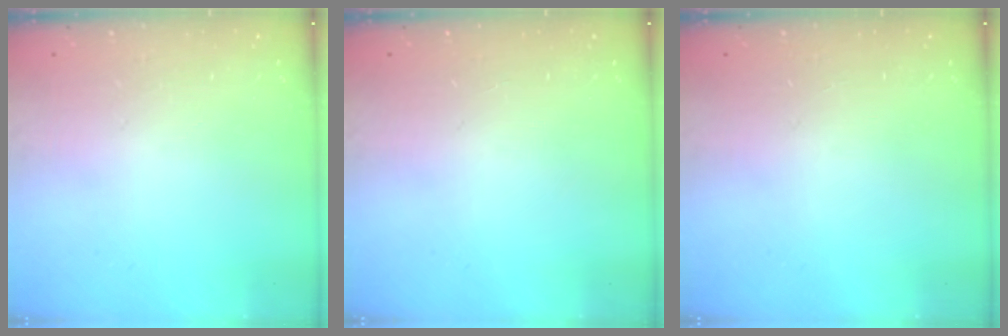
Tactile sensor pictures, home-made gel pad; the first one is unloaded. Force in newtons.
{"total": 0.0}
{"total": 0.0}